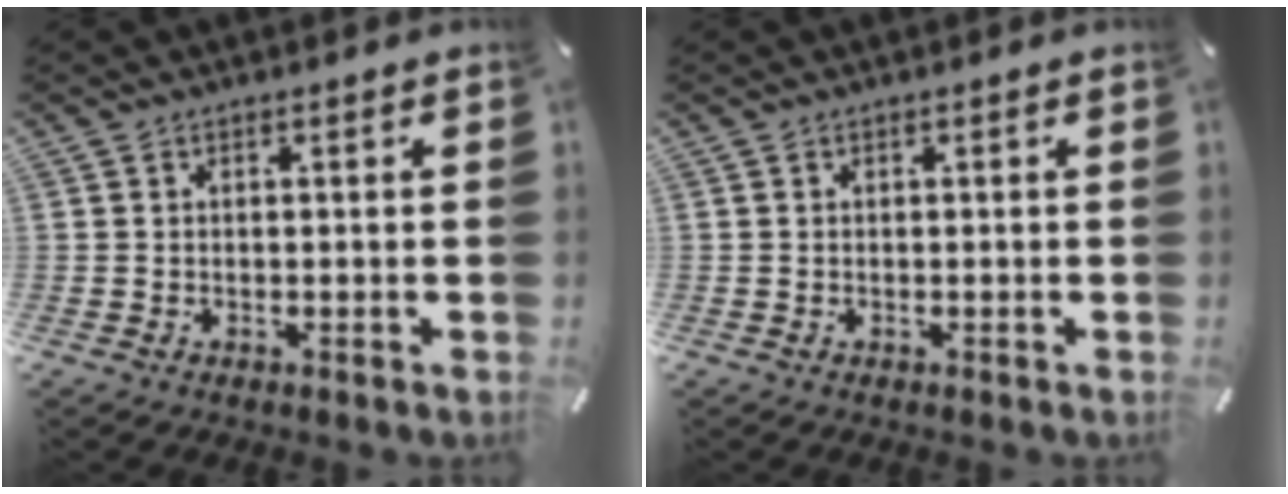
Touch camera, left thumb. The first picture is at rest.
{"total": 0.0}